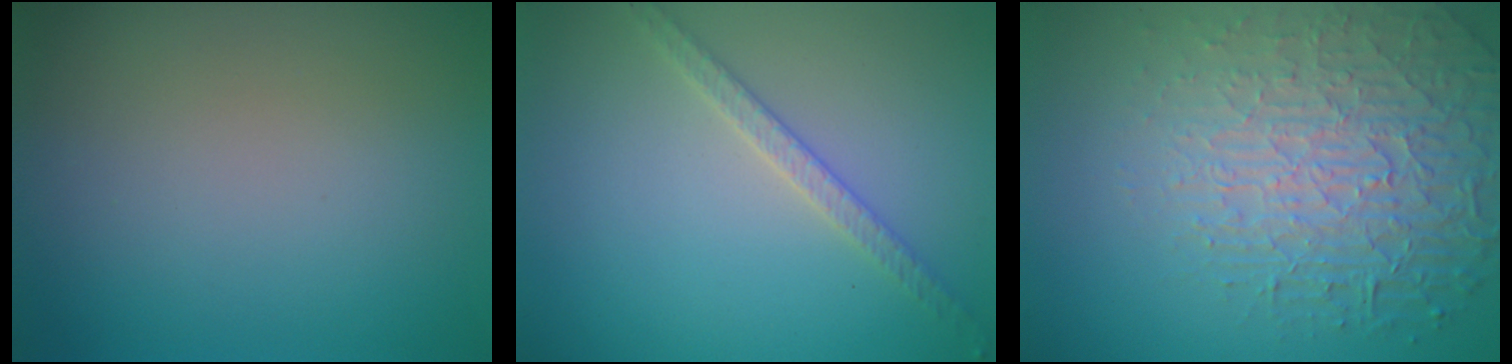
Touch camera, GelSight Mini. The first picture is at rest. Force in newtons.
{"total": 2.1, "press": 2.0, "slide": 0.6}
{"total": 7.2, "press": 5.3, "slide": 4.8}